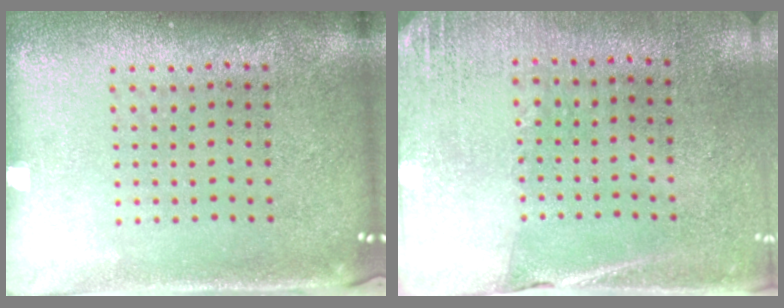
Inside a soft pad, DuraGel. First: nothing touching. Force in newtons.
{"total": 2.6, "press": 2.3, "slide": 1.3}